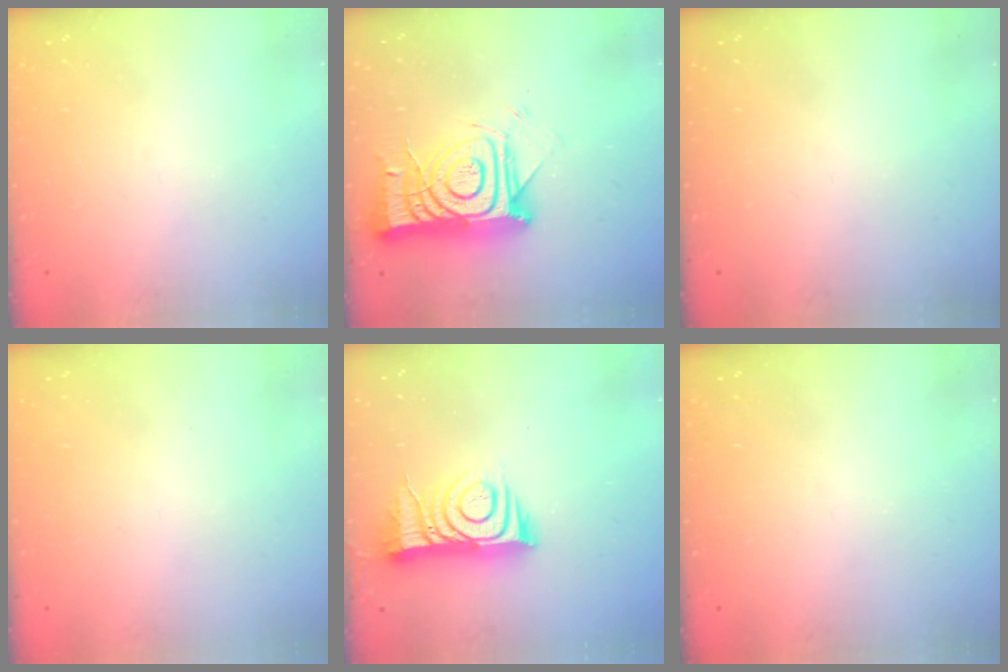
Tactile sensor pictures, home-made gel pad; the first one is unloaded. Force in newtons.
{"total": 16.3, "press": 16.3, "slide": 1.5}
{"total": 0.0}
{"total": 1.6, "press": 1.6, "slide": 0.1}
{"total": 12.0, "press": 12.0, "slide": 1.1}
{"total": 0.0}